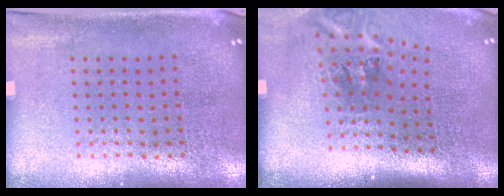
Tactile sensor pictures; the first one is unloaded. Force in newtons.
{"total": 2.3, "press": 1.4, "slide": 1.8}